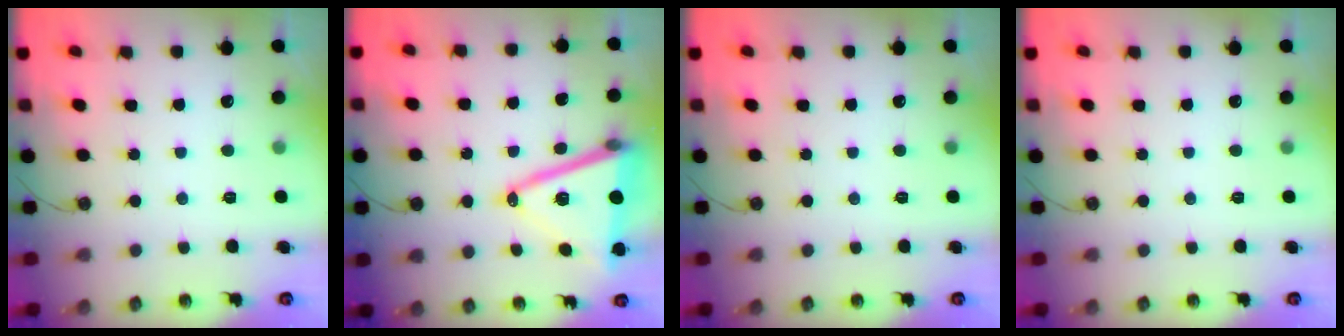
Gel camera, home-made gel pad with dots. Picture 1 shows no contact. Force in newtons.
{"total": 18.5, "press": 18.1, "slide": 3.9}
{"total": 0.0}
{"total": 0.0}